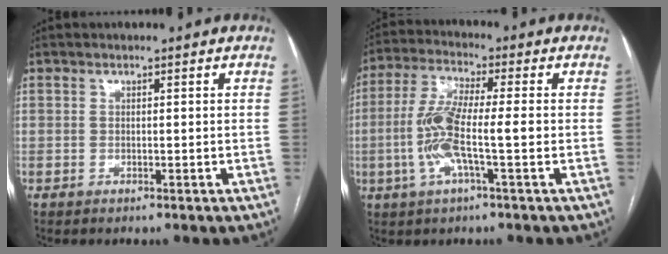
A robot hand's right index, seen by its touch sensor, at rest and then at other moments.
{"total": 9.4, "force": [-1.8, 0.8, 9.2], "torque": [-0.192, 0.007, -0.042]}